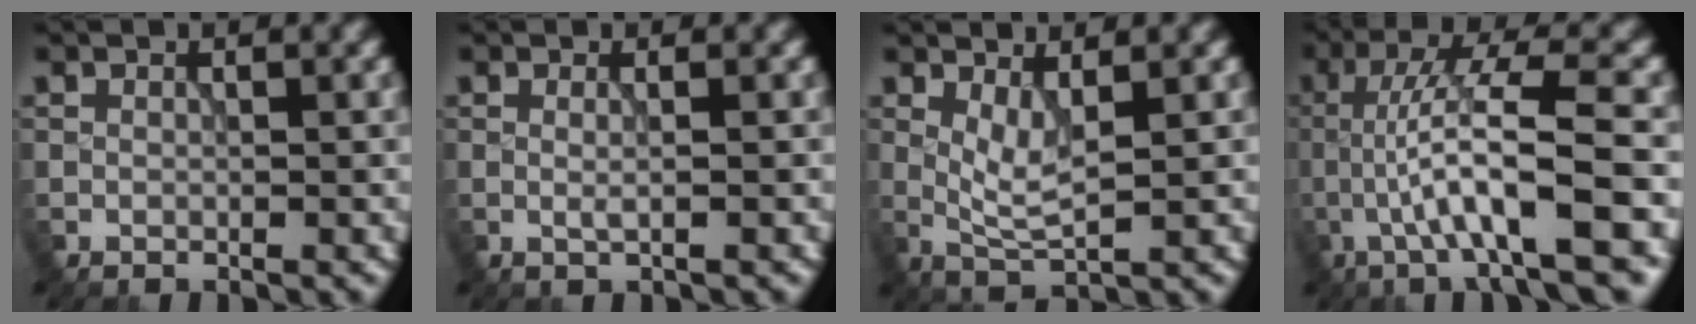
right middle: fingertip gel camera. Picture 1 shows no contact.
{"total": 1.2, "force": [0.1, 0.3, 1.1], "torque": [-0.018, -0.001, -0.005]}
{"total": 2.6, "force": [0.9, 0.6, 2.4], "torque": [-0.051, -0.011, 0.022]}
{"total": 9.5, "force": [-2.2, 1.9, 9.1], "torque": [-0.145, 0.019, -0.042]}